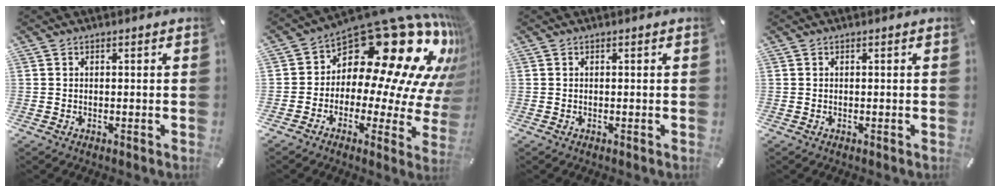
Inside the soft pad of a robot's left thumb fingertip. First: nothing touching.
{"total": 21.5, "force": [11.9, 10.1, 14.7], "torque": [-0.196, -0.116, 0.202]}
{"total": 0.0}
{"total": 0.0}